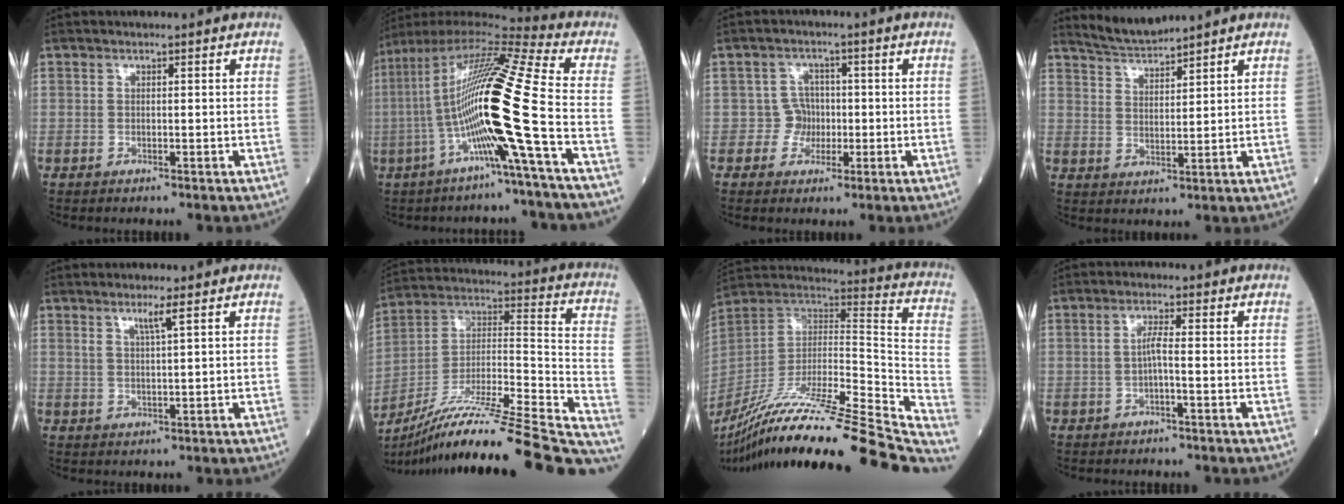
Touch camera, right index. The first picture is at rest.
{"total": 18.7, "force": [-3.9, -1.6, 18.2], "torque": [-0.348, 0.005, -0.086]}
{"total": 3.0, "force": [-0.7, 2.9, 0.4], "torque": [0.001, 0.011, -0.012]}
{"total": 4.3, "force": [4.3, -0.7, 0.1], "torque": [-0.008, -0.003, 0.089]}
{"total": 2.4, "force": [1.4, -0.4, 1.9], "torque": [-0.041, -0.003, 0.031]}
{"total": 33.6, "force": [-28.1, 1.9, 18.3], "torque": [-0.226, -0.021, -0.423]}
{"total": 41.4, "force": [-34.6, 1.6, 22.7], "torque": [-0.287, -0.085, -0.513]}
{"total": 2.2, "force": [-0.5, 0.0, 2.2], "torque": [-0.041, 0.002, -0.009]}